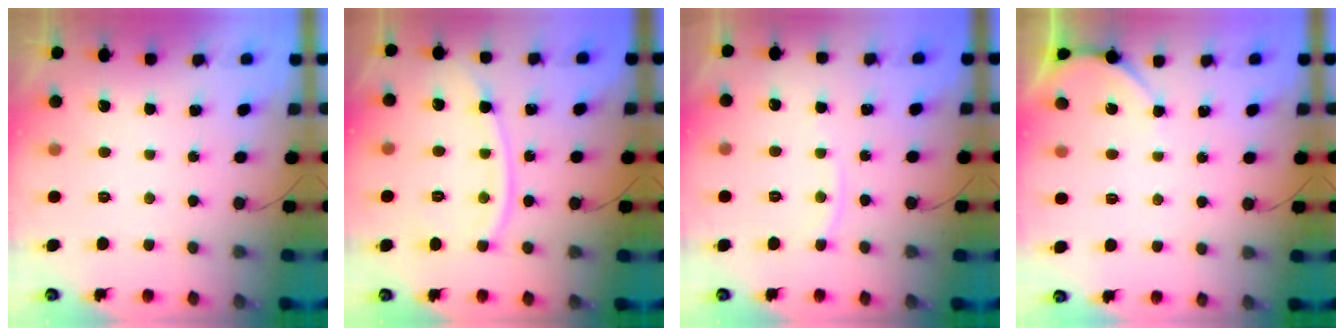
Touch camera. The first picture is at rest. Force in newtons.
{"total": 9.5, "press": 9.4, "slide": 1.0}
{"total": 4.1, "press": 4.0, "slide": 0.5}
{"total": 2.2, "press": 2.2, "slide": 0.3}